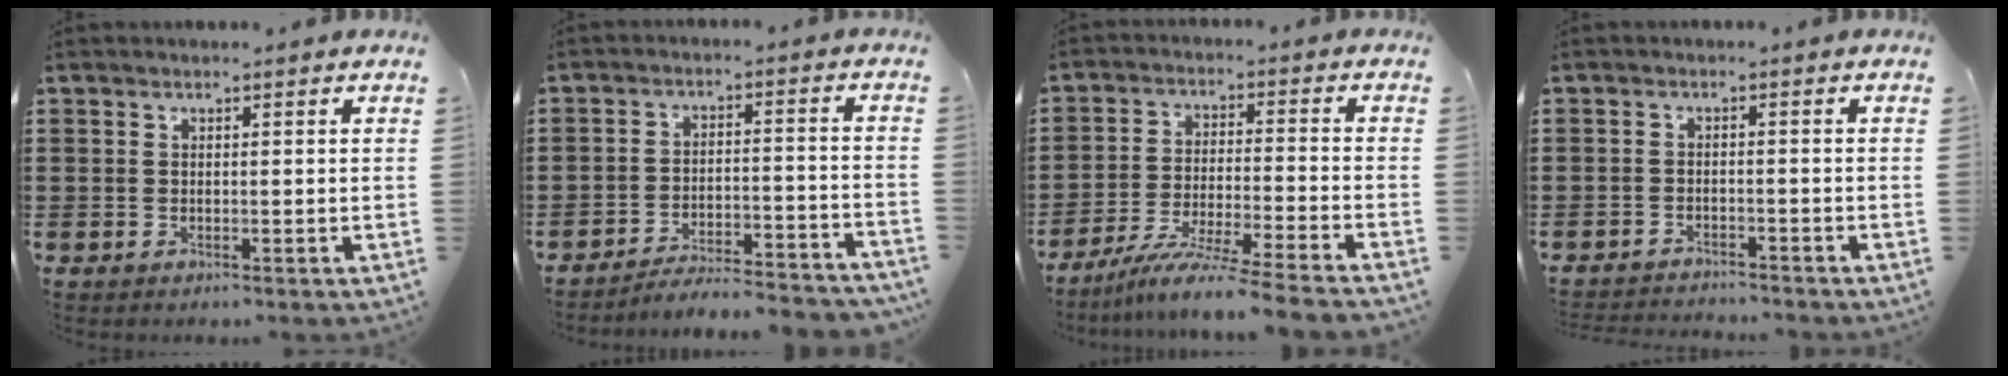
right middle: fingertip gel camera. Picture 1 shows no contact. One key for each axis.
{"total": 4.6, "fx": -4.5, "fy": 0.0, "fz": 1.1, "tx": -0.022, "ty": -0.003, "tz": -0.092}
{"total": 8.5, "fx": -7.3, "fy": -0.7, "fz": 4.2, "tx": -0.079, "ty": -0.012, "tz": -0.144}
{"total": 2.1, "fx": -2.1, "fy": 0.1, "fz": 0.0, "tx": -0.005, "ty": 0.000, "tz": -0.045}